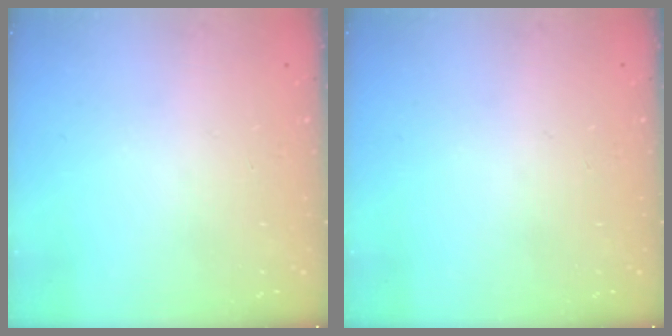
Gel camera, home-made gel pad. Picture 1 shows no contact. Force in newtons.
{"total": 0.0}